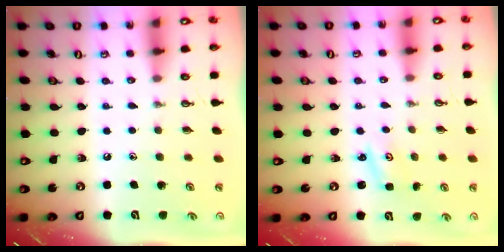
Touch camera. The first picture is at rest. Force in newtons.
{"total": 1.6, "press": 1.6, "slide": 0.2}